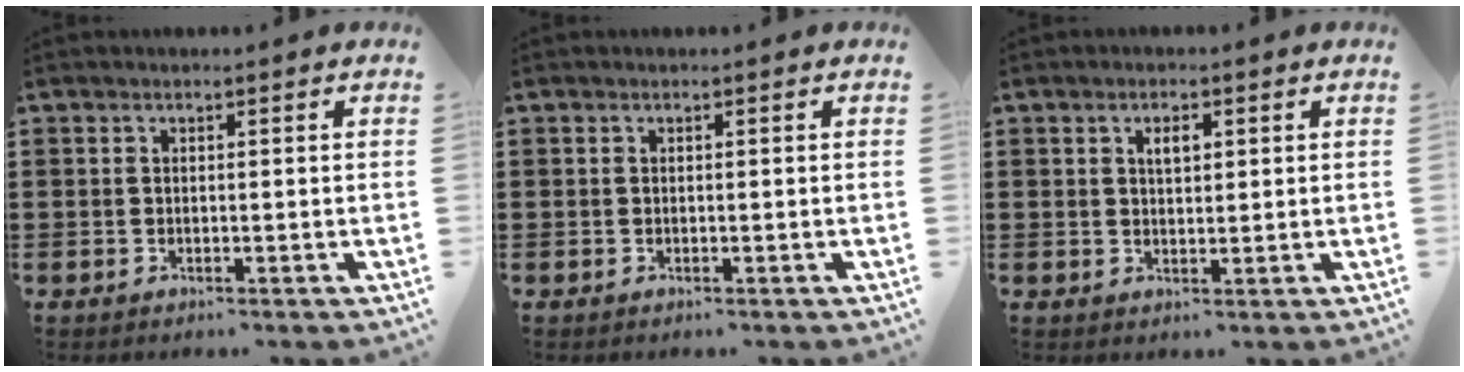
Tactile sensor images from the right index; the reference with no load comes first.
{"total": 0.0}
{"total": 2.2, "force": [0.9, 1.0, 1.8], "torque": [-0.030, 0.003, 0.011]}